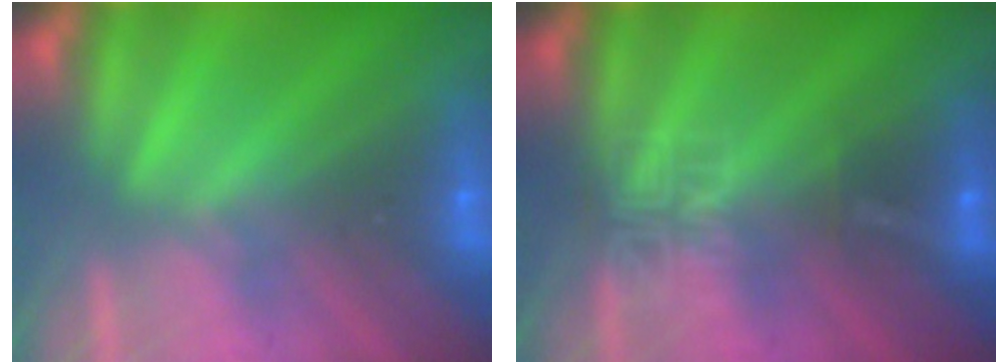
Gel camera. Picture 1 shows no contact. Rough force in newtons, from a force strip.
{"total": 4.6}